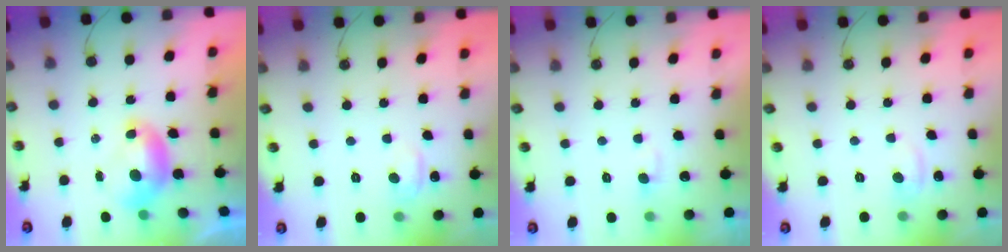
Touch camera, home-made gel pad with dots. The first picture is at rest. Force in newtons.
{"total": 0.0}
{"total": 2.2, "press": 2.2, "slide": 0.4}
{"total": 1.3, "press": 1.1, "slide": 0.5}